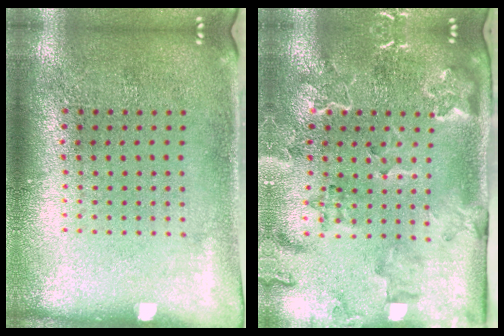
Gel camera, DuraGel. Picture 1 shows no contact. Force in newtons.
{"total": 2.3, "press": 2.2, "slide": 0.5}